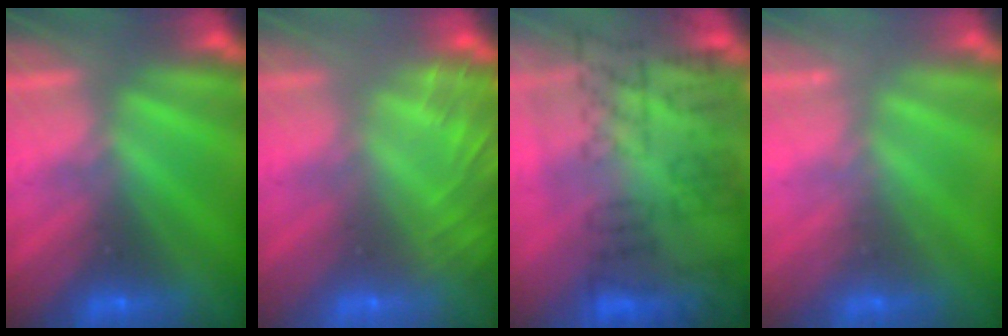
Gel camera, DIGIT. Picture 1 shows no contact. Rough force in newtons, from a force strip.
{"total": 8.5}
{"total": 8.7}
{"total": 2.4}